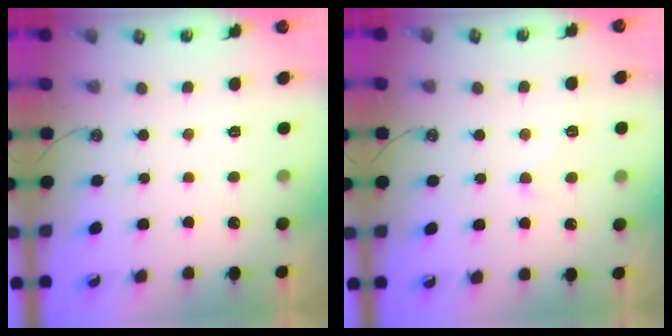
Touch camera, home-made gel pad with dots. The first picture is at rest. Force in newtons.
{"total": 2.5, "press": 2.5, "slide": 0.4}